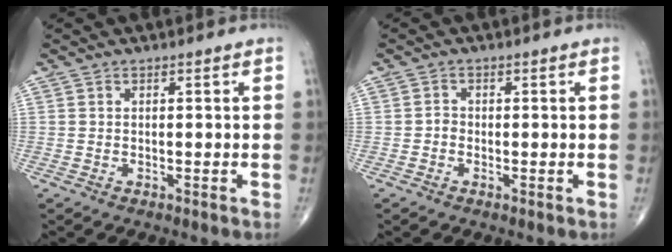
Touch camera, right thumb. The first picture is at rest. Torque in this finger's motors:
{"motor_torque": [0.28, -0.33, 0.13, 0.00, 0.07]}